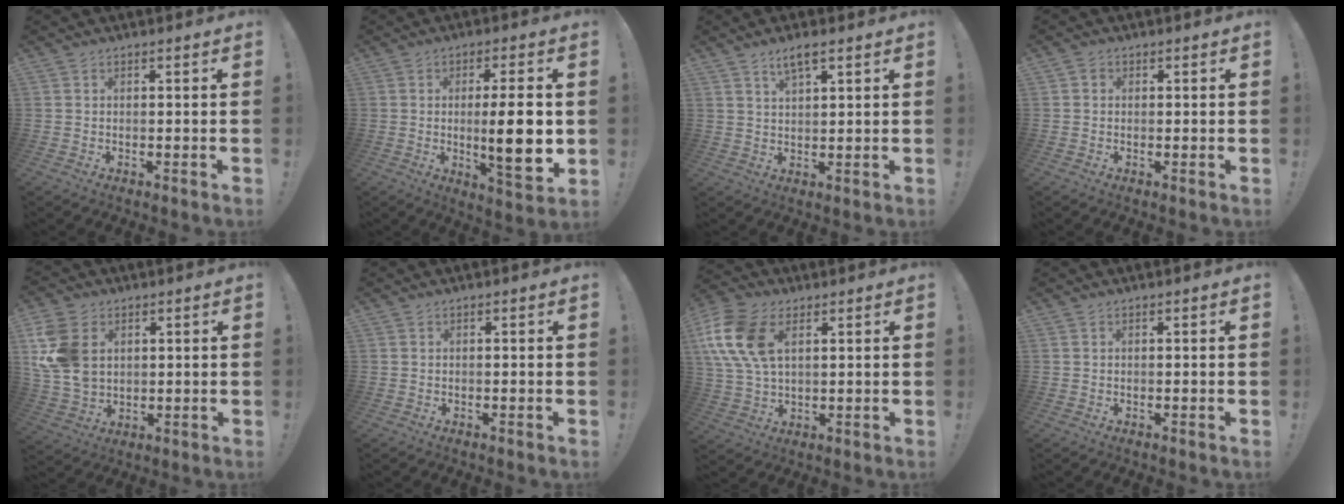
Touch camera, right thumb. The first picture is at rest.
{"total": 13.1, "force": [-0.2, 2.1, 12.9], "torque": [-0.192, -0.013, -0.009]}
{"total": 4.5, "force": [3.1, 1.1, 3.1], "torque": [-0.047, -0.015, 0.052]}
{"total": 1.1, "force": [0.1, 1.1, 0.2], "torque": [0.002, 0.002, 0.001]}
{"total": 14.1, "force": [4.0, 10.4, 8.7], "torque": [-0.182, -0.013, 0.078]}
{"total": 0.0}
{"total": 16.5, "force": [5.5, 10.5, 11.4], "torque": [-0.239, -0.014, 0.100]}
{"total": 0.0}